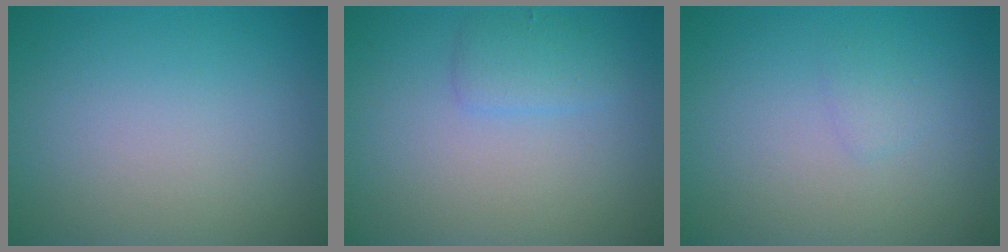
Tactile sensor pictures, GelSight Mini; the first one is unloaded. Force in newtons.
{"total": 1.7, "press": 1.7, "slide": 0.1}
{"total": 0.8, "press": 0.8, "slide": 0.1}